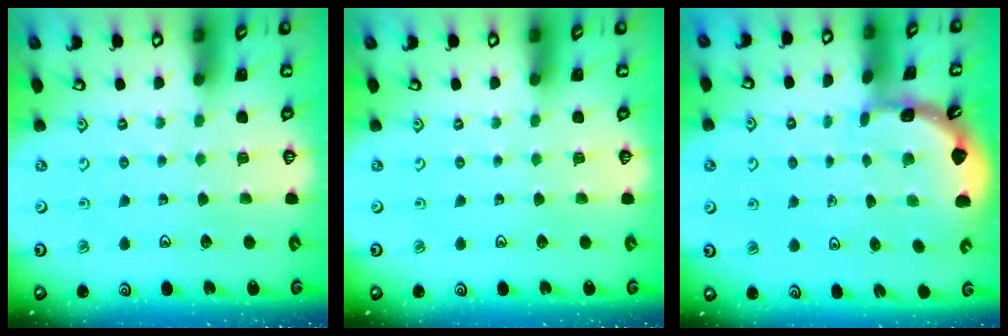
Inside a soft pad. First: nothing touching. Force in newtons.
{"total": 0.0}
{"total": 1.6, "press": 1.6, "slide": 0.1}